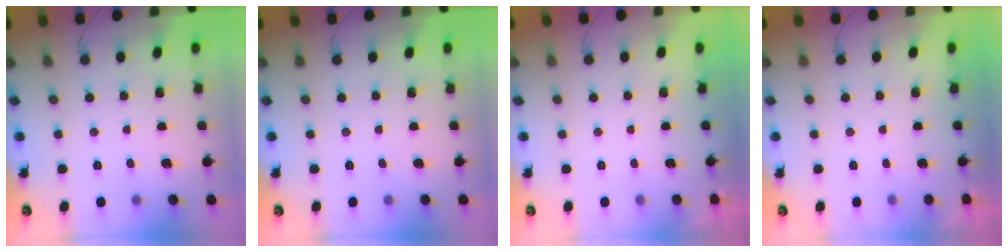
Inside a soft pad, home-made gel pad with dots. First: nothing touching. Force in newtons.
{"total": 0.0}
{"total": 0.6, "press": 0.2, "slide": 0.5}
{"total": 0.6, "press": 0.2, "slide": 0.5}